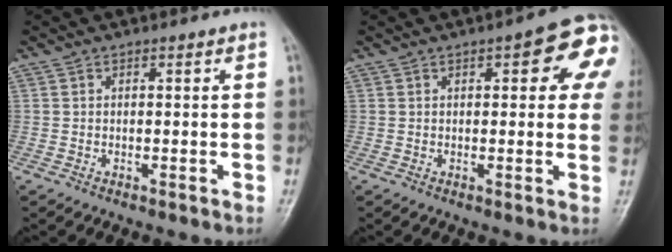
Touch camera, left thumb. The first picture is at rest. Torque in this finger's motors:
{"motor_torque": [1.64, 1.65, 1.13, -0.56, 0.01]}